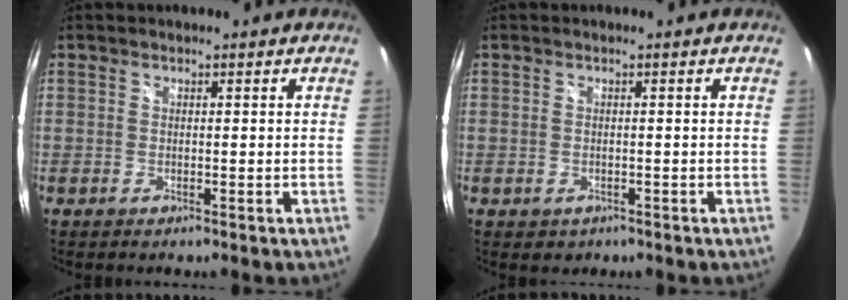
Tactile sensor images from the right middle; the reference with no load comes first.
{"total": 1.7, "force": [-0.6, 1.5, 0.6], "torque": [-0.013, -0.005, -0.004]}